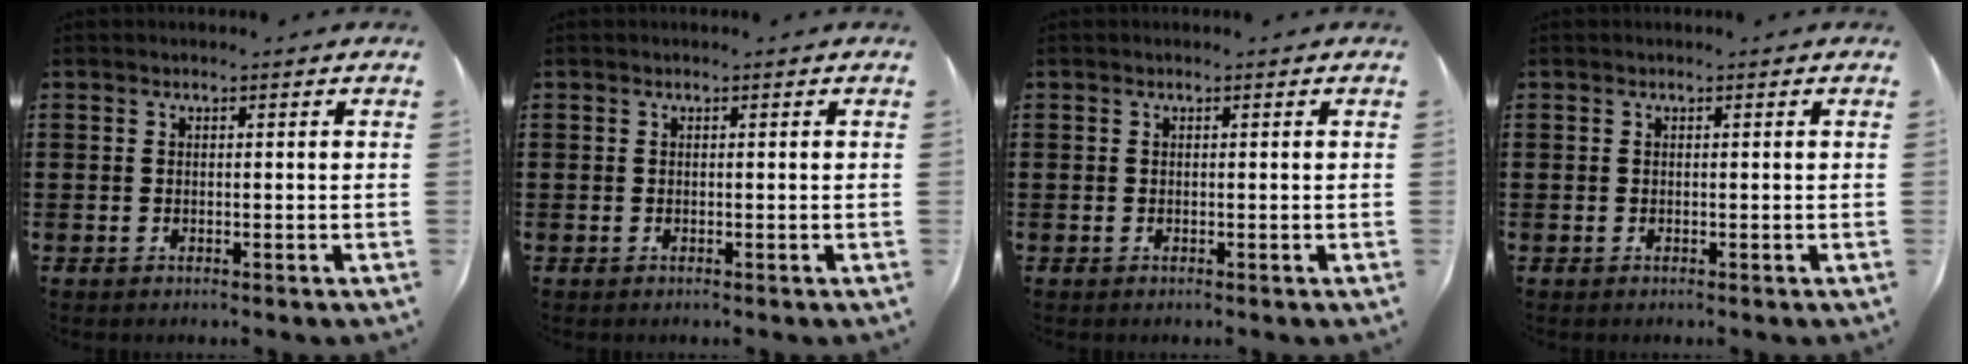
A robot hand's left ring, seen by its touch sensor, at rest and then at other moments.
{"total": 0.0}
{"total": 0.0}
{"total": 0.0}